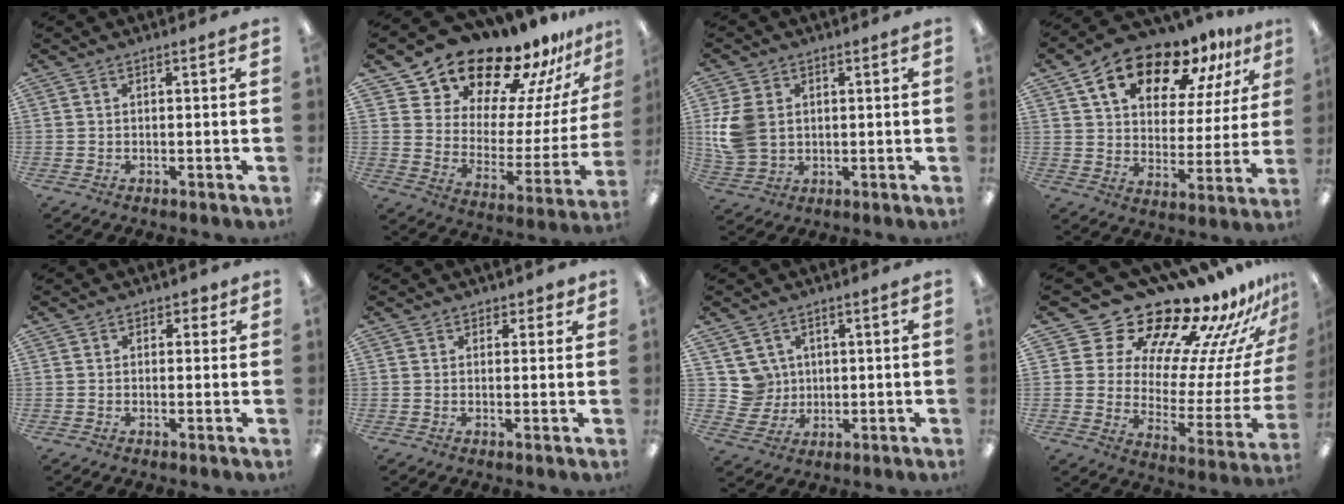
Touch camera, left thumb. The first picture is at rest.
{"total": 18.3, "force": [16.3, 6.8, 4.7], "torque": [-0.068, -0.141, 0.284]}
{"total": 9.7, "force": [1.6, 7.7, 5.6], "torque": [-0.127, 0.013, 0.034]}
{"total": 17.1, "force": [12.1, 8.5, 8.6], "torque": [-0.138, -0.070, 0.208]}
{"total": 1.8, "force": [0.8, 1.4, 0.8], "torque": [0.000, -0.001, 0.010]}
{"total": 2.0, "force": [1.5, 1.3, 0.4], "torque": [0.009, -0.003, 0.024]}
{"total": 6.1, "force": [2.6, 5.5, -0.2], "torque": [-0.002, -0.005, 0.051]}
{"total": 21.6, "force": [18.5, 8.4, 7.4], "torque": [-0.103, -0.163, 0.326]}